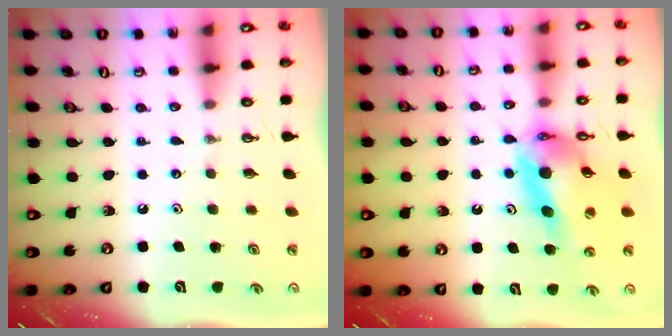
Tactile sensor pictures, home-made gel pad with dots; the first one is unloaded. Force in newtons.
{"total": 15.9, "press": 15.7, "slide": 2.0}